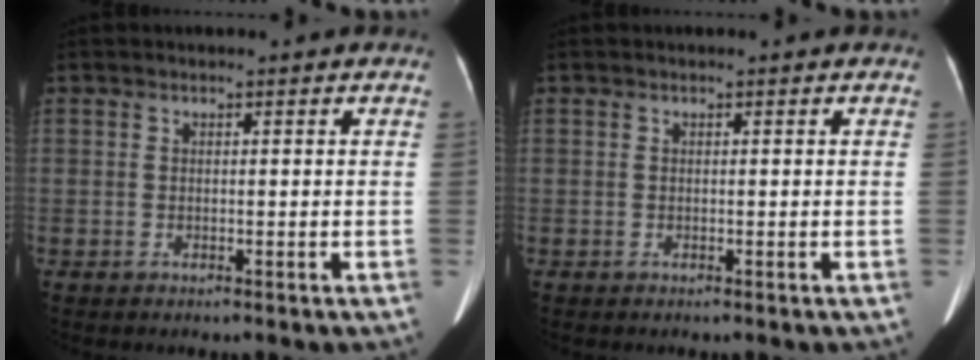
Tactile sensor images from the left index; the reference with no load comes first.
{"total": 0.0}